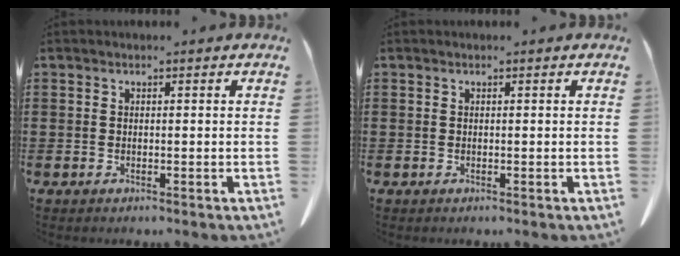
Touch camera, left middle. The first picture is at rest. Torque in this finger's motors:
{"motor_torque": [-0.05, 0.05, 0.00, 0.00]}